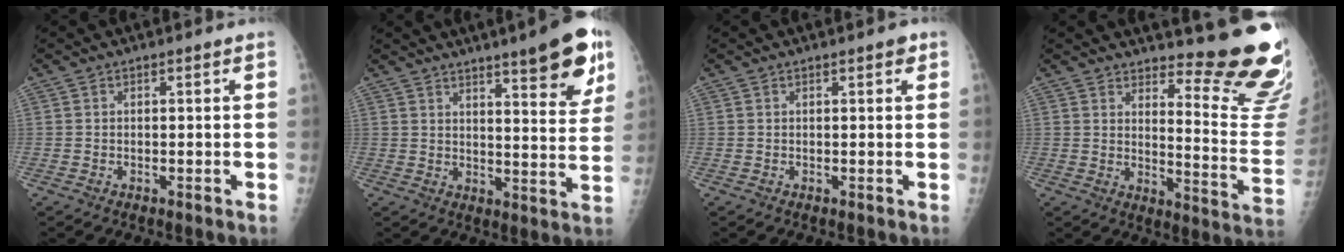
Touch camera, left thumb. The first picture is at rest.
{"total": 13.8, "force": [8.3, 2.8, 10.7], "torque": [-0.115, -0.040, 0.112]}
{"total": 1.5, "force": [0.9, 0.5, 1.1], "torque": [-0.010, 0.000, 0.009]}
{"total": 18.0, "force": [15.3, 2.8, 9.1], "torque": [-0.084, -0.175, 0.187]}